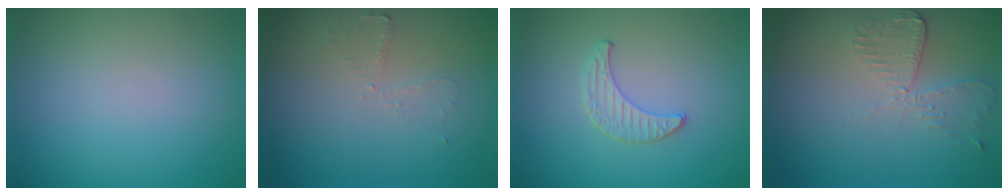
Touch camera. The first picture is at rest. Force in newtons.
{"total": 1.2, "press": 1.1, "slide": 0.3}
{"total": 1.0, "press": 1.0, "slide": 0.3}
{"total": 2.9, "press": 2.6, "slide": 1.3}